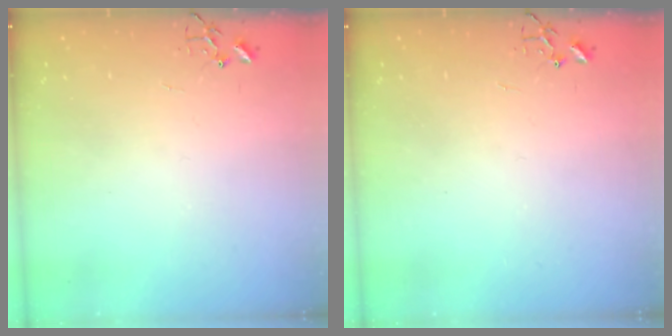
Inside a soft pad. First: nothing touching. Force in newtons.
{"total": 0.0}